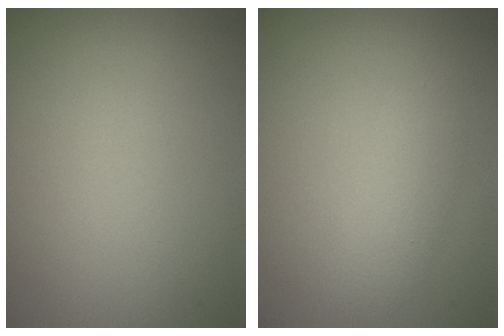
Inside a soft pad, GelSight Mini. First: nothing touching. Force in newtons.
{"total": 2.2, "press": 2.2, "slide": 0.1}